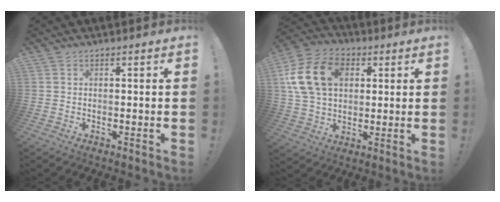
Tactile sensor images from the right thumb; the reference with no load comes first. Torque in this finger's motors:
{"motor_torque": [1.16, 2.53, 0.45, -0.21, 0.41]}